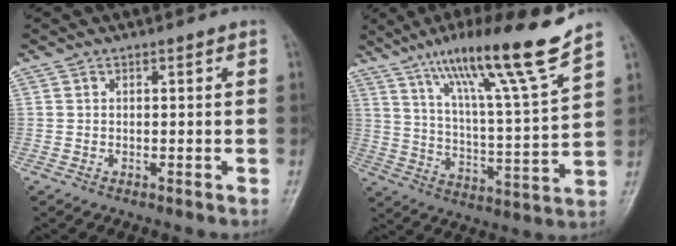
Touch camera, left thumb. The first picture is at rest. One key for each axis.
{"total": 18.2, "fx": 13.0, "fy": 0.5, "fz": 12.8, "tx": -0.195, "ty": -0.065, "tz": 0.218}